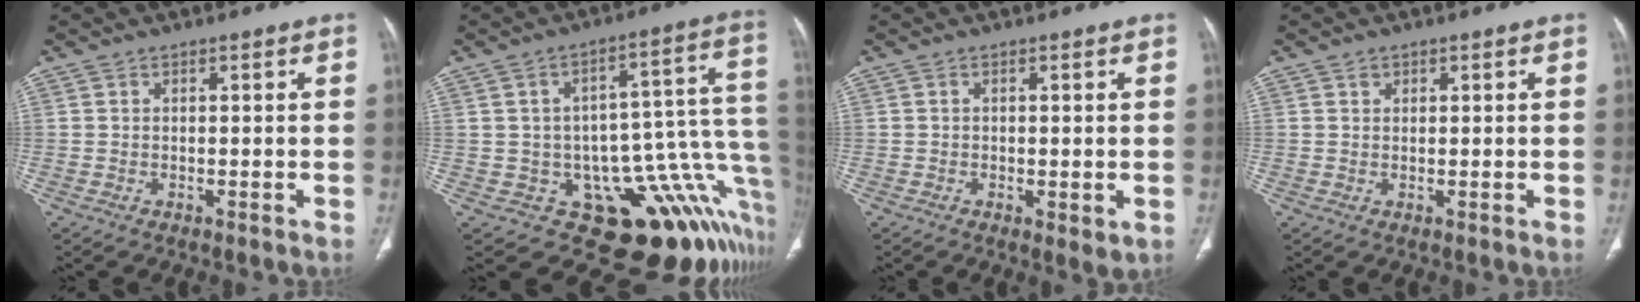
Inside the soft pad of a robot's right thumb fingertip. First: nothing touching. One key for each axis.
{"total": 22.7, "fx": -7.9, "fy": 12.2, "fz": 17.4, "tx": -0.103, "ty": 0.095, "tz": -0.090}
{"total": 3.1, "fx": -0.6, "fy": 1.1, "fz": 2.9, "tx": -0.042, "ty": -0.011, "tz": -0.007}
{"total": 1.1, "fx": 0.6, "fy": 0.9, "fz": 0.1, "tx": 0.011, "ty": -0.002, "tz": 0.007}